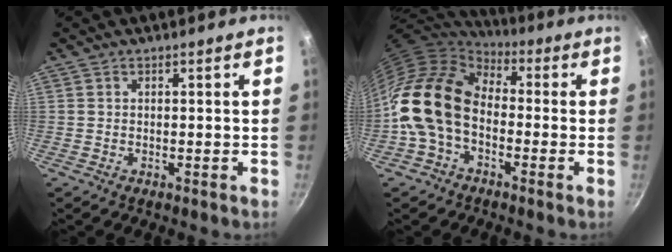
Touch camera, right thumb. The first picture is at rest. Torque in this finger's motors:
{"motor_torque": [1.92, 3.09, 2.03, -0.74, 0.27]}